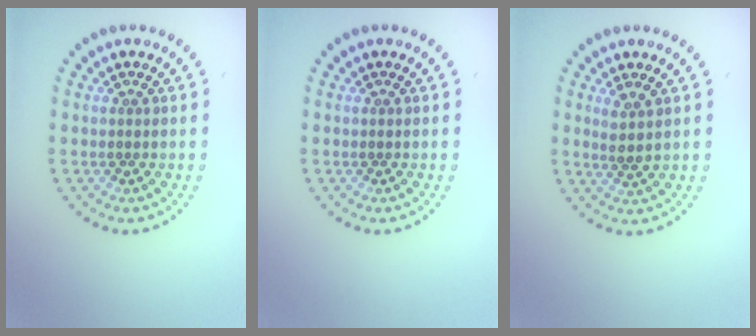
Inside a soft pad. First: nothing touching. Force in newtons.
{"total": 0.0}
{"total": 1.8, "press": 1.5, "slide": 1.0}